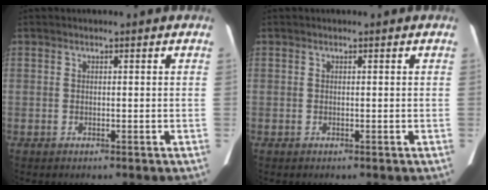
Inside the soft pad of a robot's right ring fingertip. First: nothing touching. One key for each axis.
{"total": 0.0}